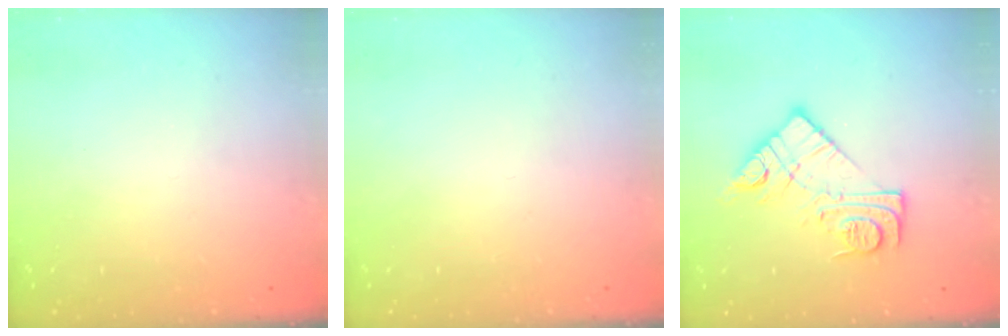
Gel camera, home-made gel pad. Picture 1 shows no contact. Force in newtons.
{"total": 1.5, "press": 1.5, "slide": 0.1}
{"total": 13.8, "press": 13.7, "slide": 0.8}